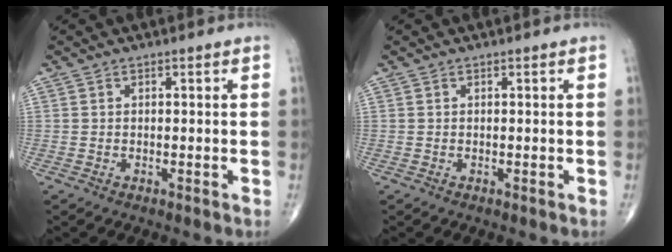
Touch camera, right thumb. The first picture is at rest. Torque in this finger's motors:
{"motor_torque": [-0.11, 0.10, -0.01, -0.01, 0.01]}